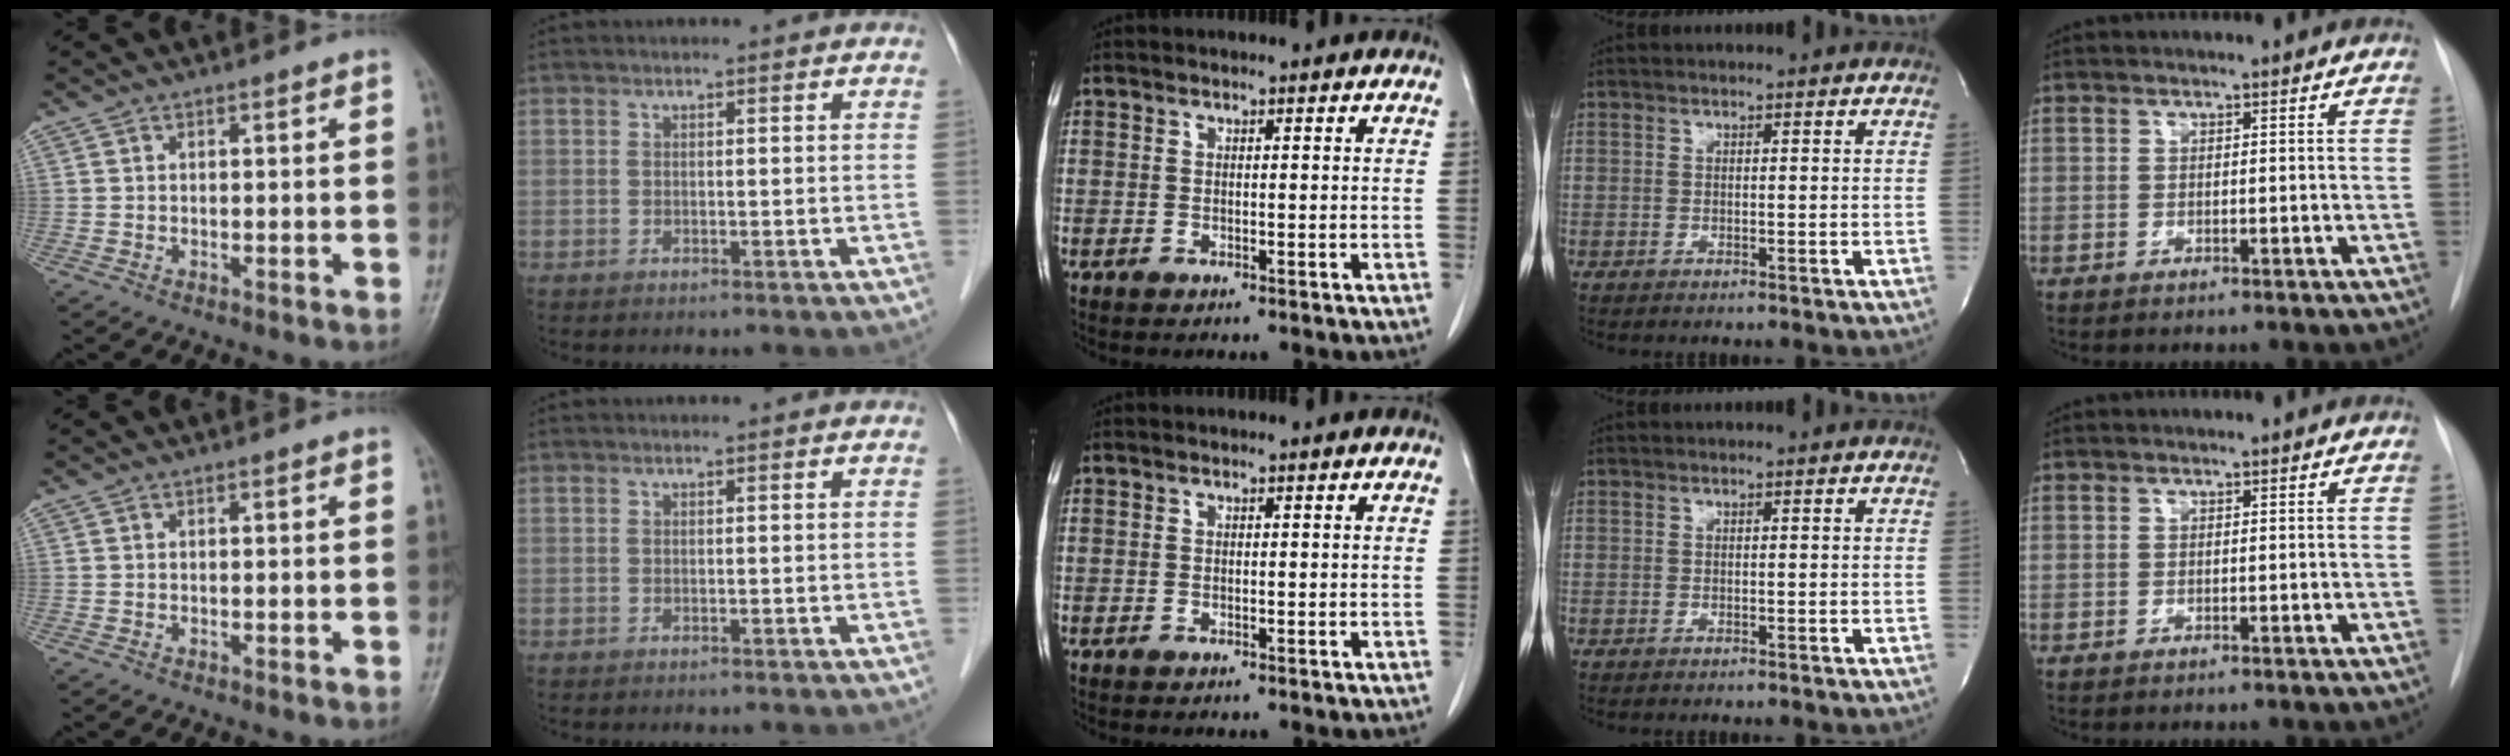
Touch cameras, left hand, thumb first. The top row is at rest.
{}